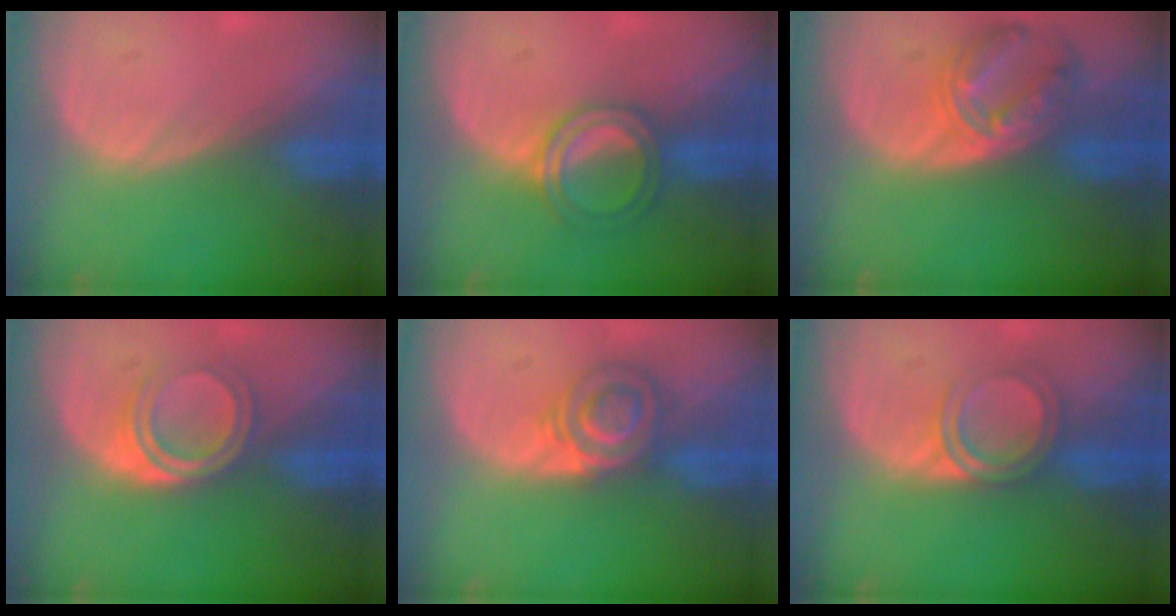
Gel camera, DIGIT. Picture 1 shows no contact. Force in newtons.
{"total": 5.0, "press": 4.7, "slide": 1.8}
{"total": 8.2, "press": 7.2, "slide": 4.0}
{"total": 5.2, "press": 4.4, "slide": 2.7}
{"total": 5.7, "press": 5.6, "slide": 0.9}
{"total": 4.1, "press": 4.1, "slide": 0.3}